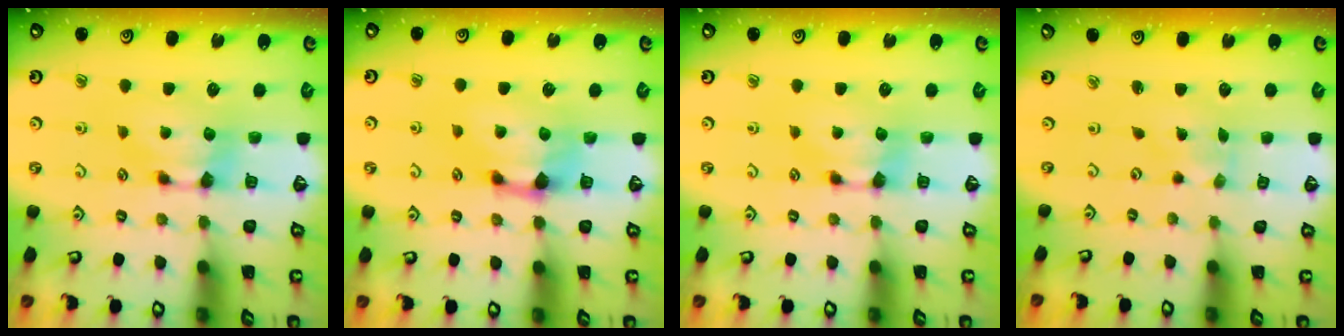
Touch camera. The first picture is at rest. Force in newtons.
{"total": 1.7, "press": 1.1, "slide": 1.3}
{"total": 0.0}
{"total": 4.8, "press": 4.8, "slide": 0.7}